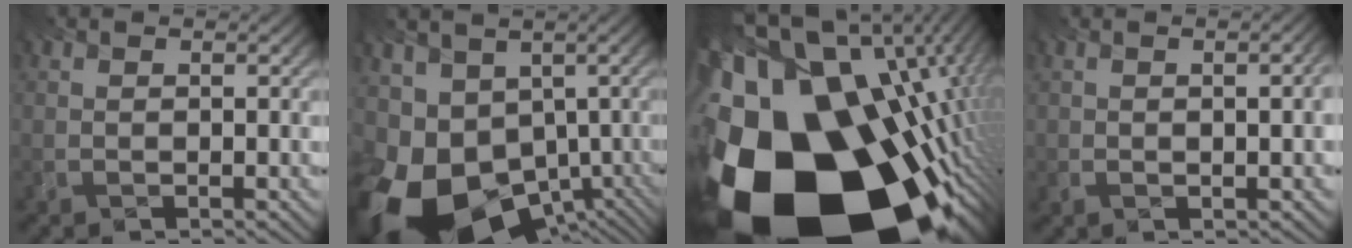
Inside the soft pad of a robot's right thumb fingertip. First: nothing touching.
{"total": 16.0, "force": [-6.5, 11.0, 9.7], "torque": [-0.257, -0.041, -0.084]}
{"total": 23.5, "force": [-11.1, 14.3, 15.1], "torque": [-0.270, -0.066, -0.146]}
{"total": 3.9, "force": [0.6, 1.2, 3.7], "torque": [-0.037, 0.019, -0.006]}